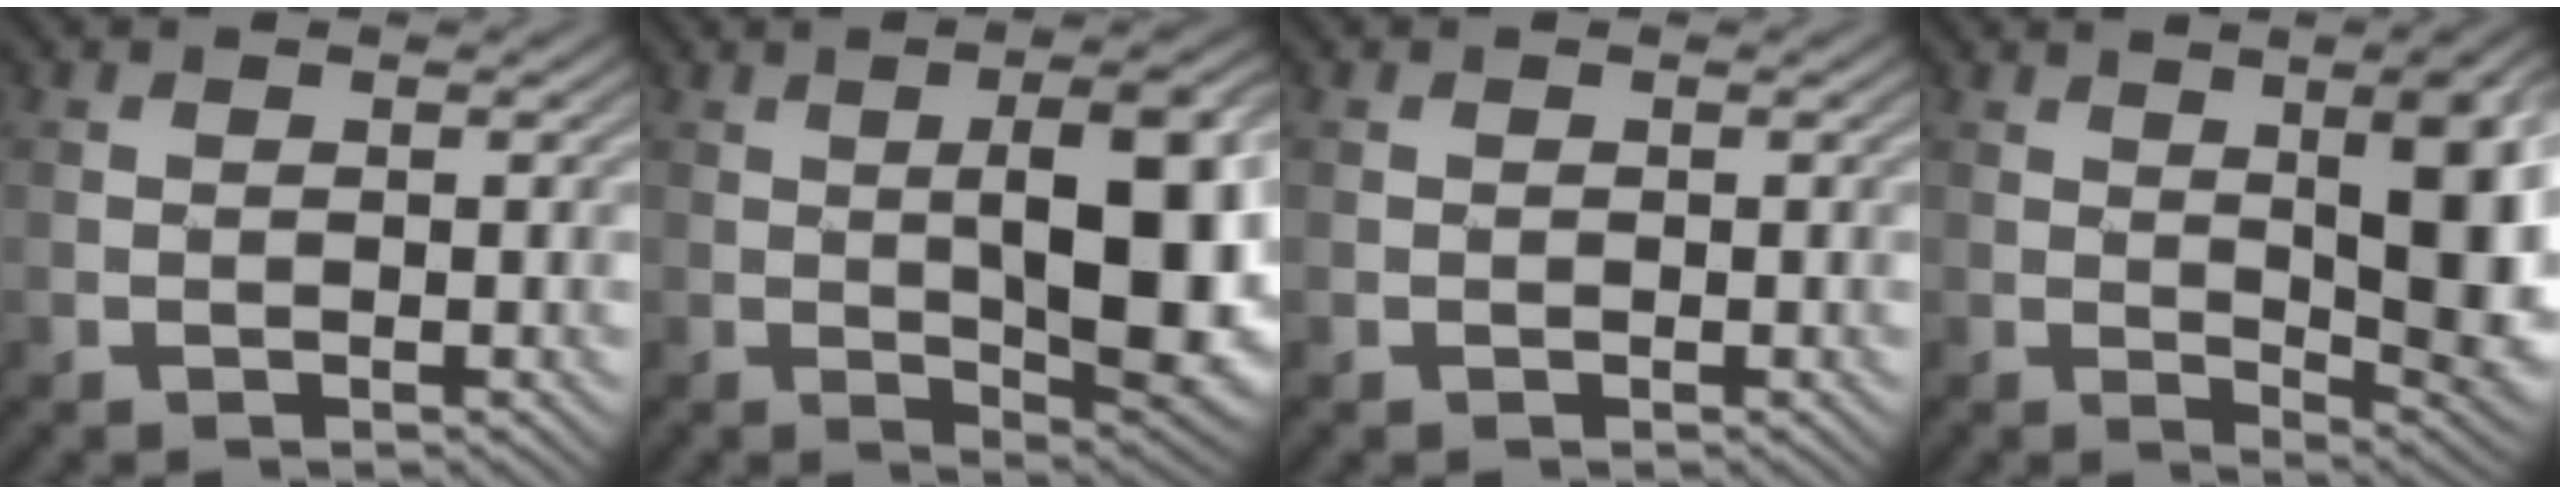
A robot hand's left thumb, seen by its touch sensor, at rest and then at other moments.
{"total": 13.4, "force": [0.8, 4.3, 12.7], "torque": [-0.160, 0.010, 0.010]}
{"total": 0.0}
{"total": 14.1, "force": [2.4, 4.2, 13.2], "torque": [-0.168, 0.018, 0.041]}